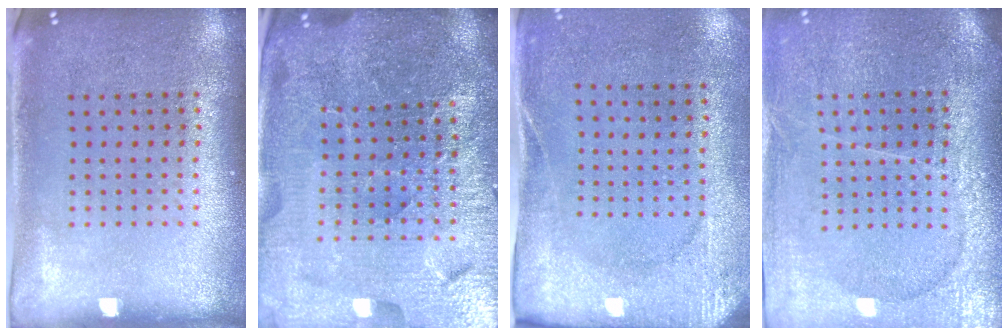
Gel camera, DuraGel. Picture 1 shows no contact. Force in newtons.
{"total": 5.9, "press": 5.2, "slide": 2.6}
{"total": 2.6, "press": 2.0, "slide": 1.6}
{"total": 3.6, "press": 3.3, "slide": 1.4}